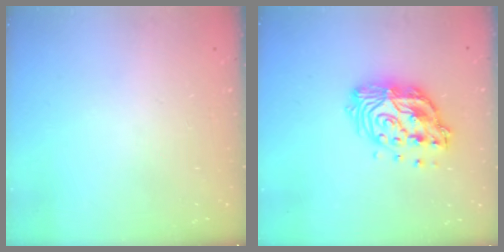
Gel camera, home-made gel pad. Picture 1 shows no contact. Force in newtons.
{"total": 15.0, "press": 14.9, "slide": 1.3}